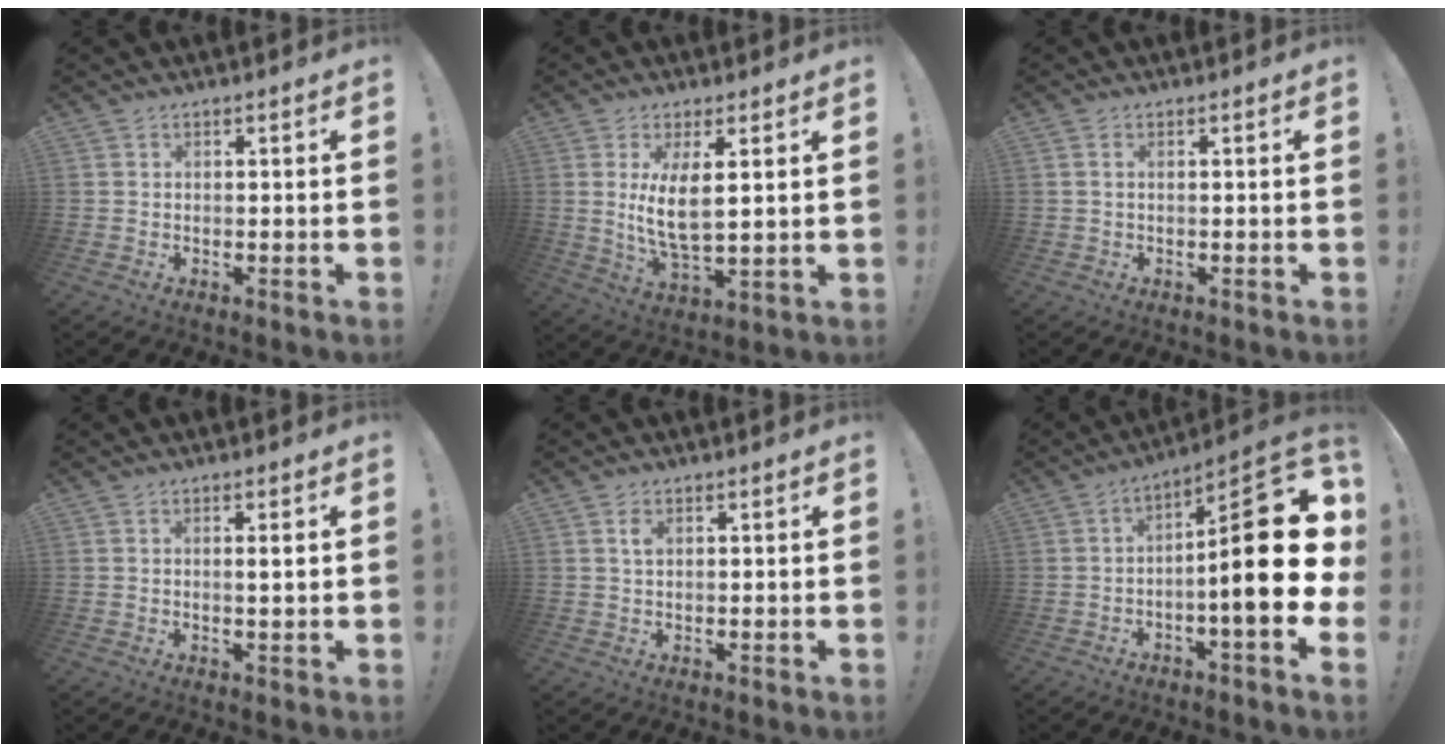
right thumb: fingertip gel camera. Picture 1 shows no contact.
{"total": 9.5, "force": [2.4, 3.0, 8.7], "torque": [-0.176, -0.020, 0.040]}
{"total": 1.6, "force": [0.0, -0.3, 1.6], "torque": [-0.030, -0.002, -0.001]}
{"total": 2.0, "force": [0.4, 0.1, 1.9], "torque": [-0.029, -0.004, 0.003]}
{"total": 1.8, "force": [0.8, 1.1, 1.2], "torque": [-0.016, -0.001, 0.012]}
{"total": 23.4, "force": [-1.1, 6.8, 22.4], "torque": [-0.325, 0.015, -0.013]}